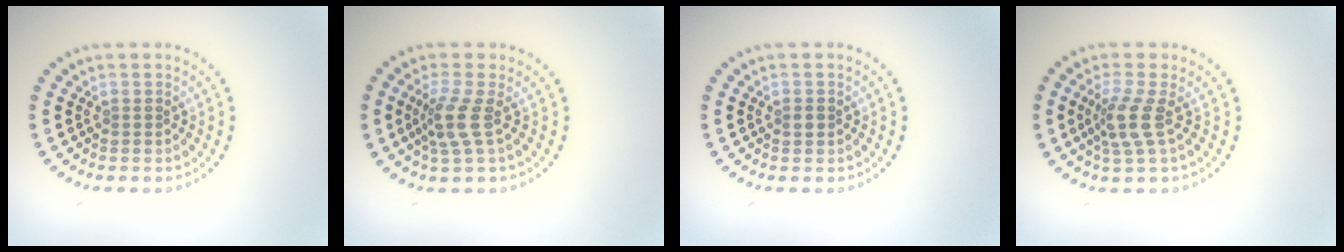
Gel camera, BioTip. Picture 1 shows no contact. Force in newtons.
{"total": 2.7, "press": 2.0, "slide": 1.8}
{"total": 1.0, "press": 1.0, "slide": 0.2}
{"total": 2.8, "press": 2.2, "slide": 1.8}